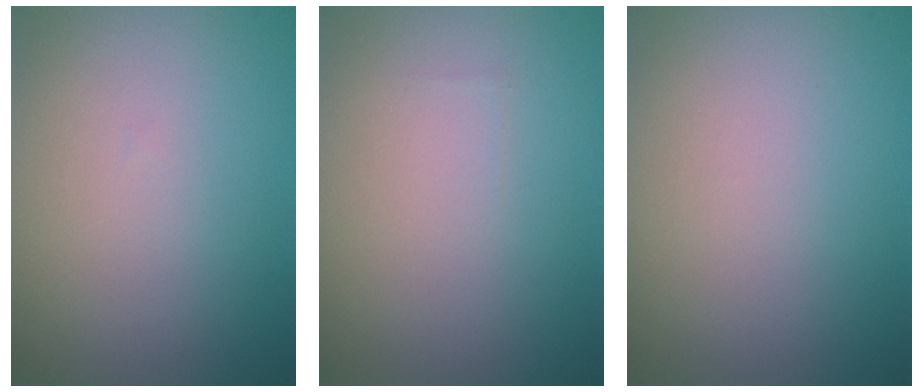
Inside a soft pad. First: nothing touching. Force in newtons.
{"total": 0.0}
{"total": 0.0}